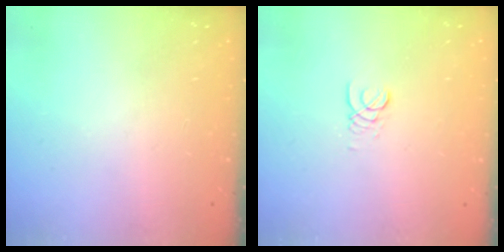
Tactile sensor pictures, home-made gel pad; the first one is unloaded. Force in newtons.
{"total": 1.4, "press": 1.4, "slide": 0.2}